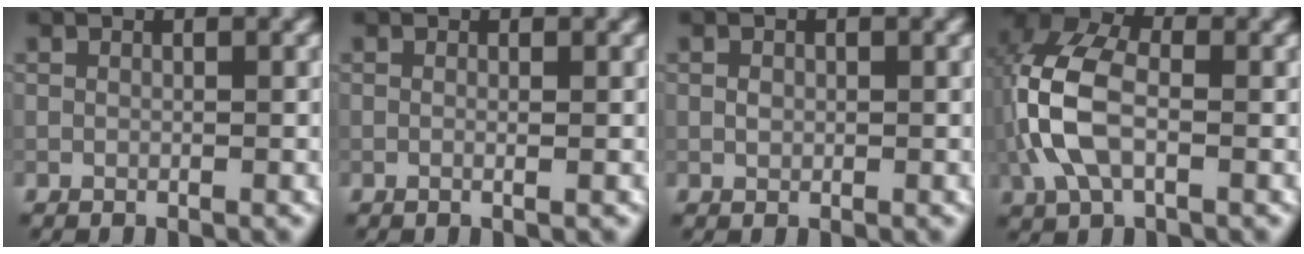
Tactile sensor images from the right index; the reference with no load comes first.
{"total": 0.8, "force": [0.0, 0.3, 0.8], "torque": [-0.012, -0.008, -0.006]}
{"total": 0.8, "force": [0.0, 0.6, 0.4], "torque": [-0.007, -0.002, -0.001]}
{"total": 7.7, "force": [-0.8, 4.5, 6.2], "torque": [-0.147, 0.015, -0.029]}